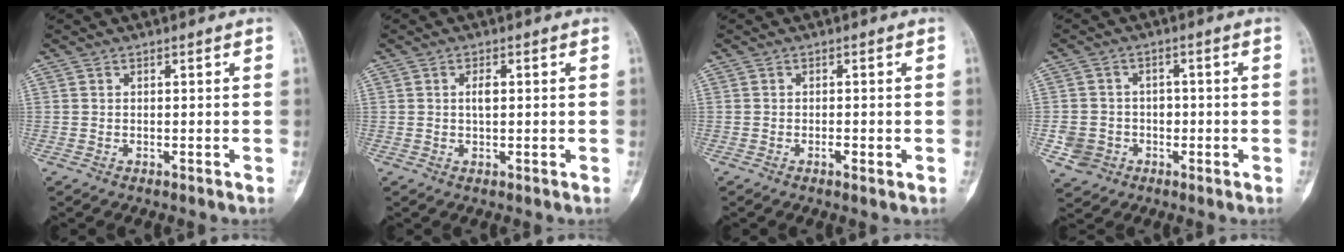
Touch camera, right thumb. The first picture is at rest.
{"total": 1.8, "force": [0.3, 0.8, 1.6], "torque": [-0.031, 0.001, 0.003]}
{"total": 1.6, "force": [-0.6, 0.5, 1.4], "torque": [-0.020, 0.001, -0.010]}
{"total": 5.6, "force": [-1.8, 5.3, 0.9], "torque": [0.008, 0.018, -0.029]}